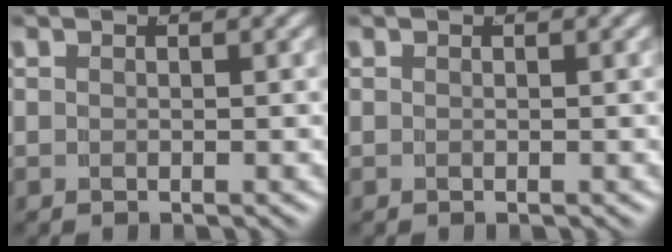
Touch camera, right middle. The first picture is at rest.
{"total": 0.0}